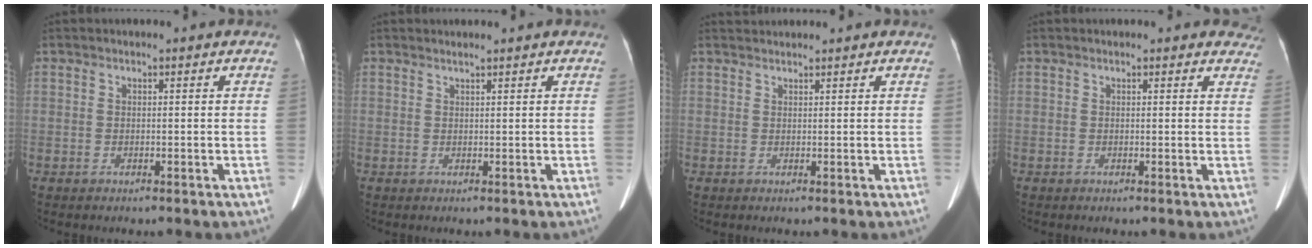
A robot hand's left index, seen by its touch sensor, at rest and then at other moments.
{"total": 1.7, "force": [1.6, -0.3, 0.4], "torque": [-0.014, 0.006, 0.026]}
{"total": 2.2, "force": [2.2, 0.3, 0.0], "torque": [-0.009, 0.029, 0.039]}
{"total": 7.2, "force": [6.7, 2.6, 1.1], "torque": [0.022, 0.005, 0.043]}